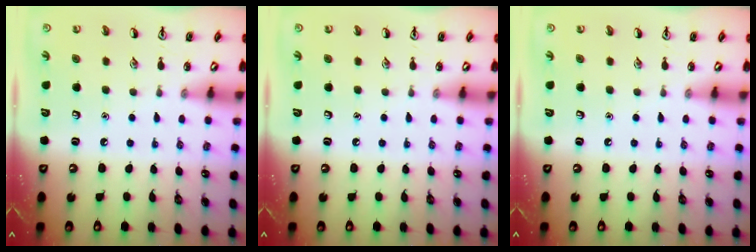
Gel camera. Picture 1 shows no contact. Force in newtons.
{"total": 0.0}
{"total": 0.0}